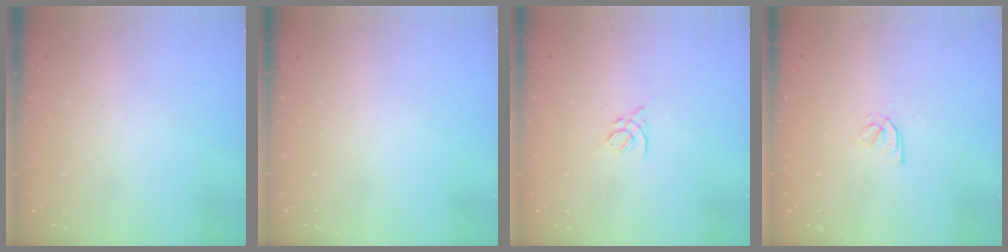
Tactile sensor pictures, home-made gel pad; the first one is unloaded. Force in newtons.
{"total": 0.0}
{"total": 2.6, "press": 2.5, "slide": 0.7}
{"total": 2.2, "press": 2.2, "slide": 0.5}